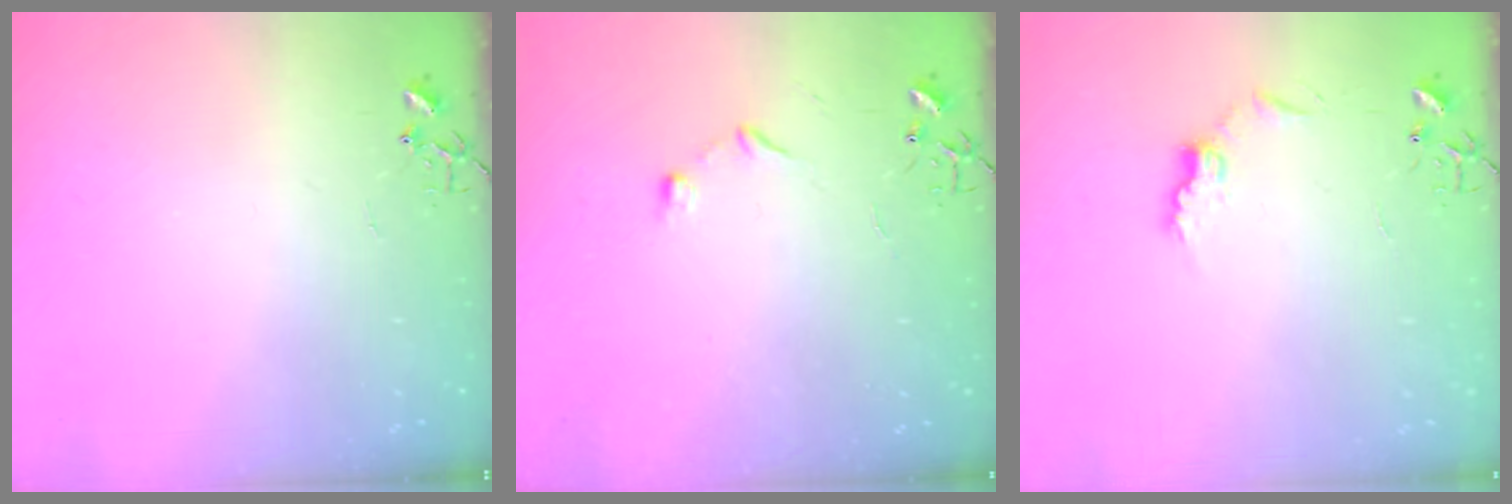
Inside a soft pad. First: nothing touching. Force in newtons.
{"total": 6.7, "press": 6.7, "slide": 0.7}
{"total": 7.8, "press": 7.8, "slide": 0.4}